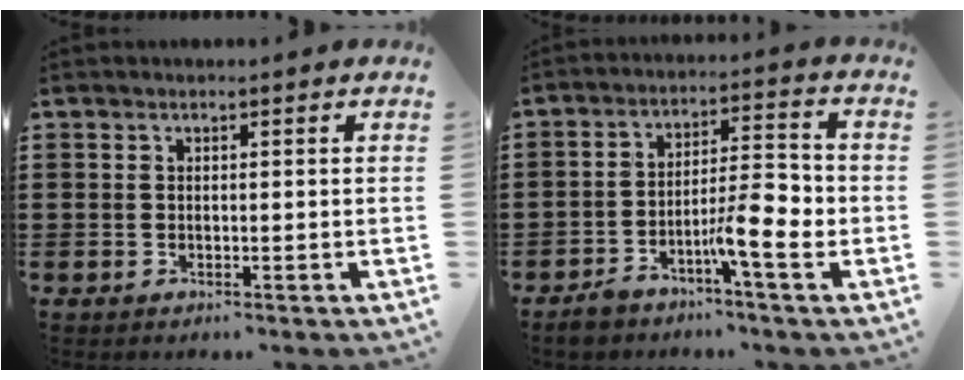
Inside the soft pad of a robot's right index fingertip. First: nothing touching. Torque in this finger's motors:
{"motor_torque": [1.62, 0.03, 0.21, 0.15]}